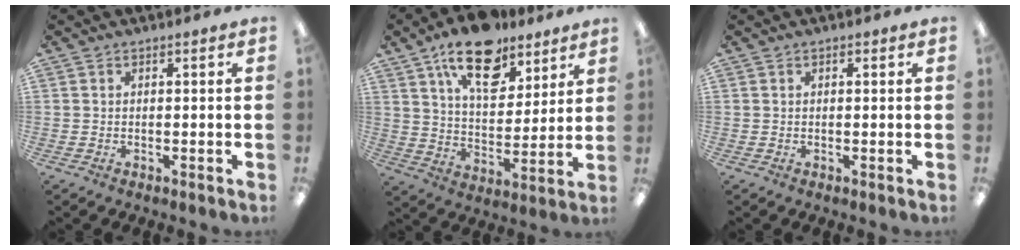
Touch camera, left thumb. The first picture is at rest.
{"total": 17.9, "force": [11.9, 9.0, 9.9], "torque": [-0.151, -0.058, 0.206]}
{"total": 0.5, "force": [0.4, 0.3, 0.2], "torque": [-0.003, 0.003, 0.006]}